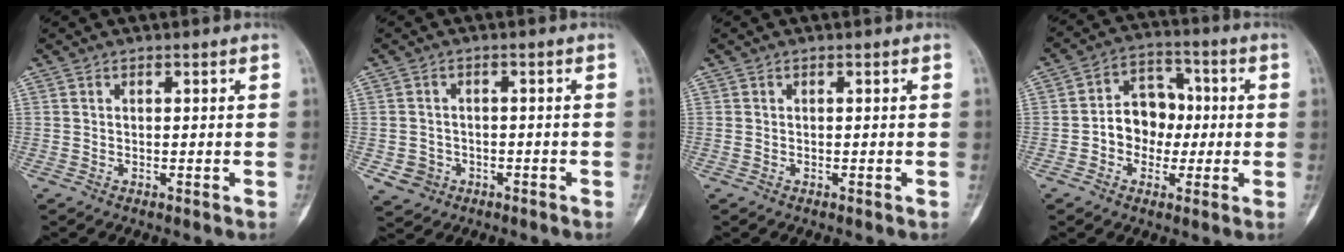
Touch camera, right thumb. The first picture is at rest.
{"total": 4.0, "force": [-1.4, 3.6, 0.8], "torque": [0.001, 0.012, -0.018]}
{"total": 0.0}
{"total": 9.6, "force": [-0.7, 7.8, 5.6], "torque": [-0.045, 0.033, -0.021]}